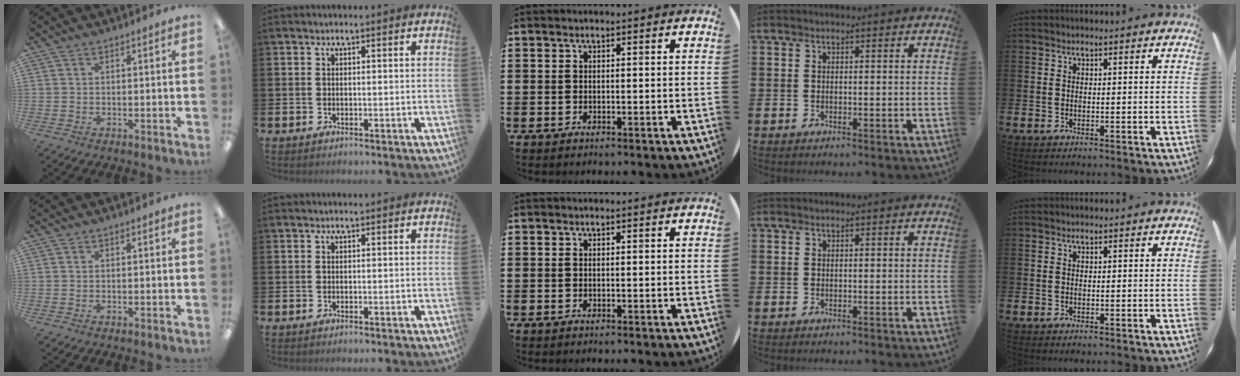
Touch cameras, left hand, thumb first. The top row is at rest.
{}